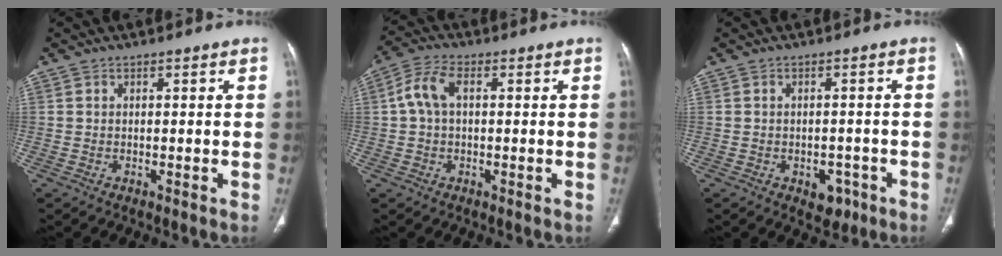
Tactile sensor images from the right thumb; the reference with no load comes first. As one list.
[{"total": 6.1, "force": [0.8, 3.6, 4.9], "torque": [-0.104, 0.021, 0.012]}, {"total": 4.1, "force": [-2.1, 2.7, 2.3], "torque": [-0.011, 0.010, -0.021]}]